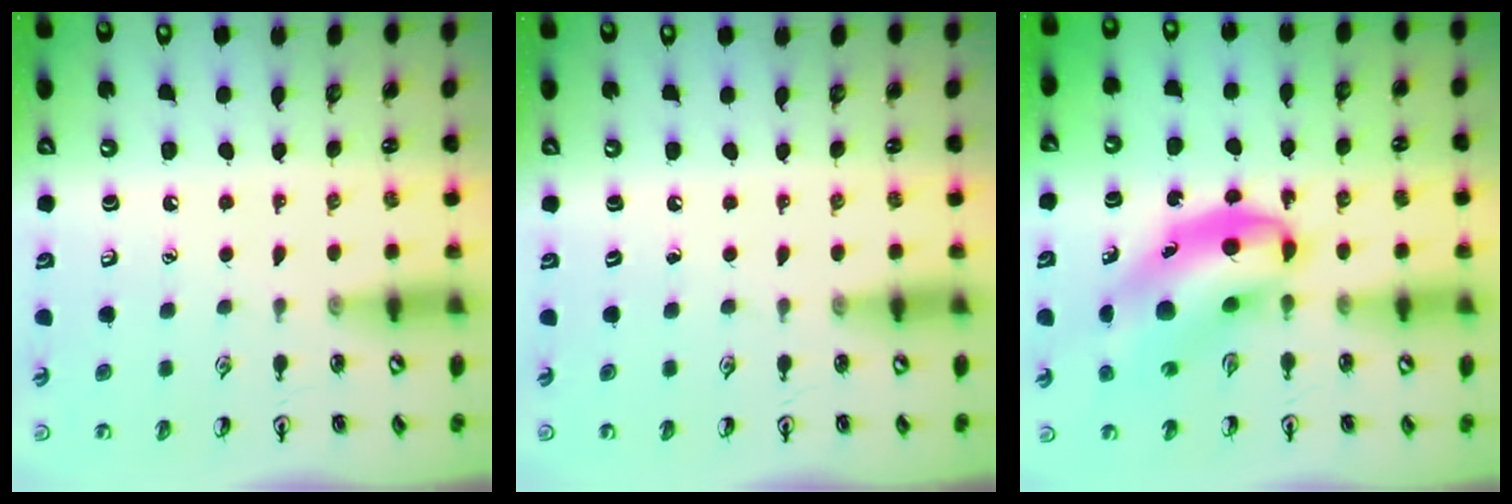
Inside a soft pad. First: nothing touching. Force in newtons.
{"total": 0.0}
{"total": 11.9, "press": 11.5, "slide": 3.1}